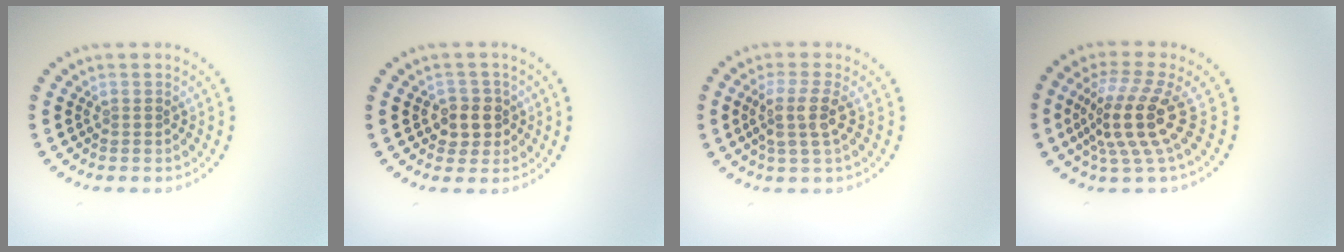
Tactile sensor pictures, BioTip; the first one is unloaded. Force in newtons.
{"total": 2.5, "press": 2.3, "slide": 1.0}
{"total": 3.1, "press": 2.4, "slide": 1.9}
{"total": 5.1, "press": 3.7, "slide": 3.5}